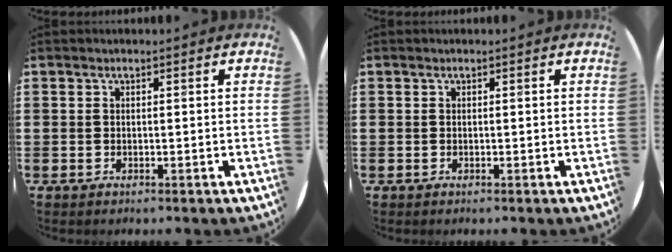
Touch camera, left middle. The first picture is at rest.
{"total": 0.0}